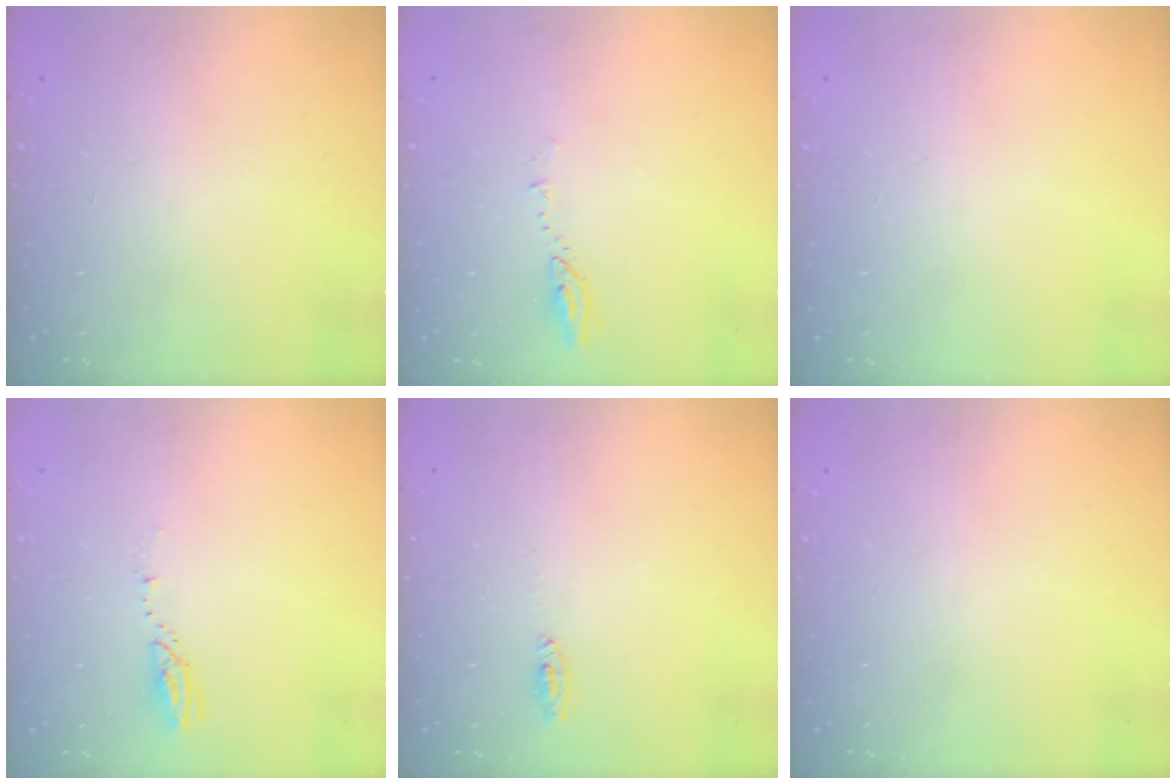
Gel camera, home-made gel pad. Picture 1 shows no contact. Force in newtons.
{"total": 4.5, "press": 4.4, "slide": 0.5}
{"total": 0.0}
{"total": 3.1, "press": 3.1, "slide": 0.3}
{"total": 4.2, "press": 2.6, "slide": 3.3}
{"total": 0.0}